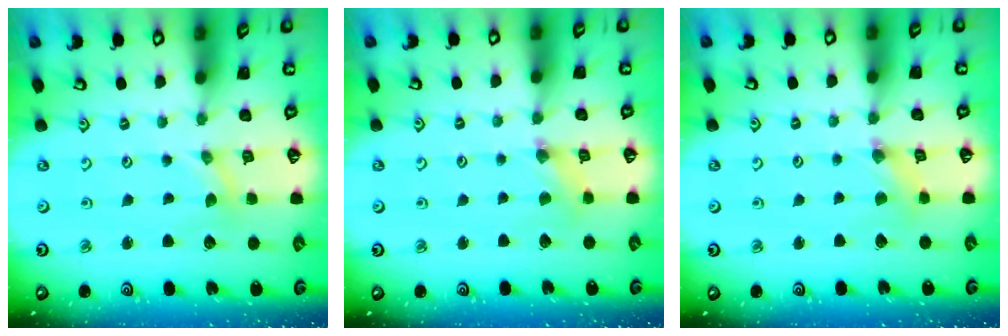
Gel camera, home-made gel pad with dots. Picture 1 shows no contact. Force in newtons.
{"total": 1.4, "press": 1.3, "slide": 0.3}
{"total": 1.4, "press": 1.3, "slide": 0.3}